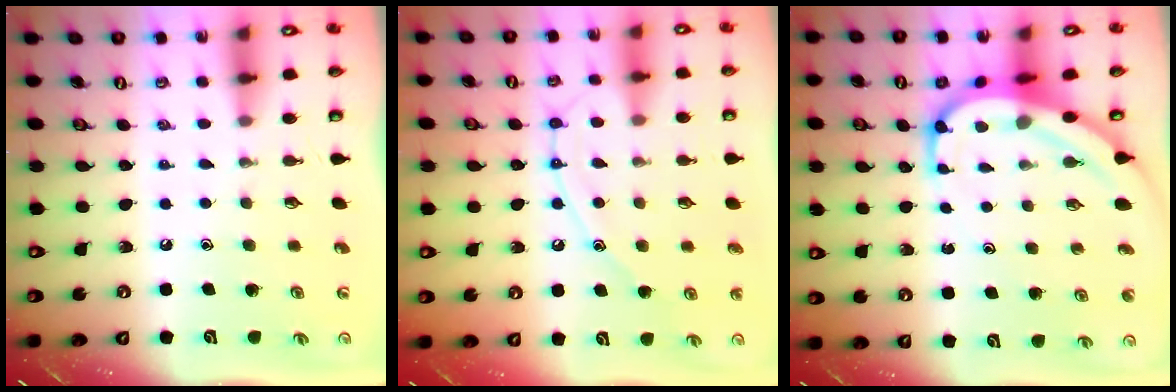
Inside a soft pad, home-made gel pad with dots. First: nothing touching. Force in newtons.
{"total": 11.5, "press": 11.4, "slide": 1.0}
{"total": 9.8, "press": 9.7, "slide": 1.0}